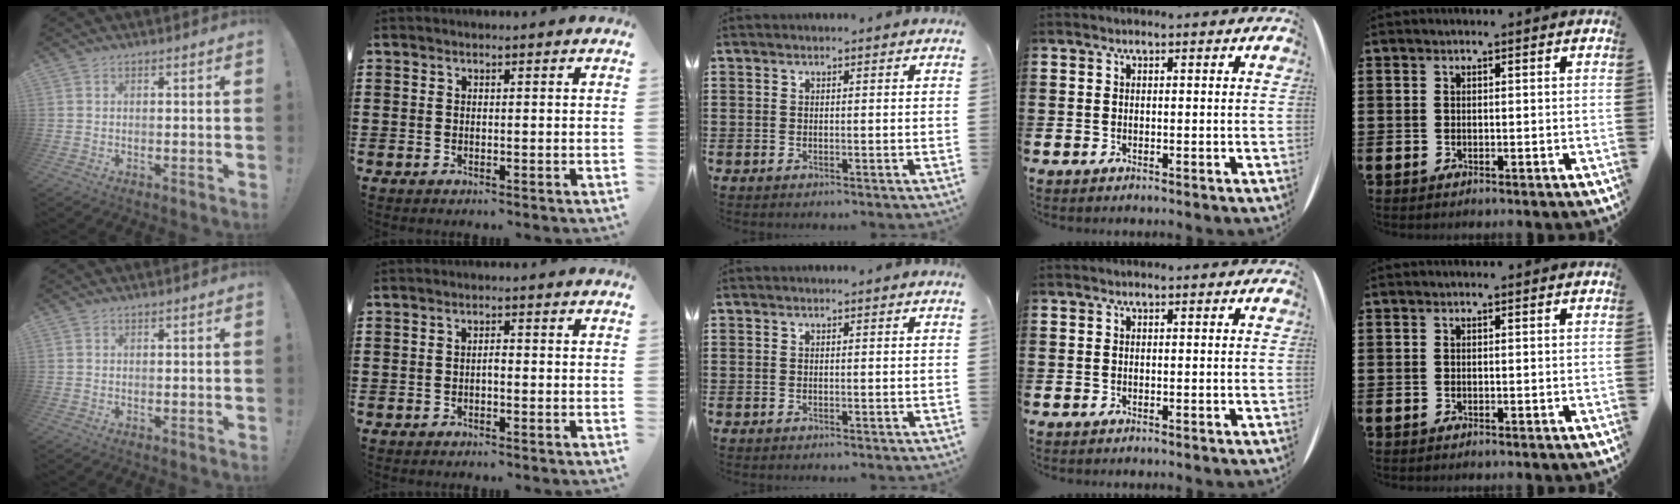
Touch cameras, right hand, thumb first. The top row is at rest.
{"index": {"total": 1.1, "force": [-0.4, 0.3, 1.0], "torque": [-0.021, -0.004, -0.007]}}